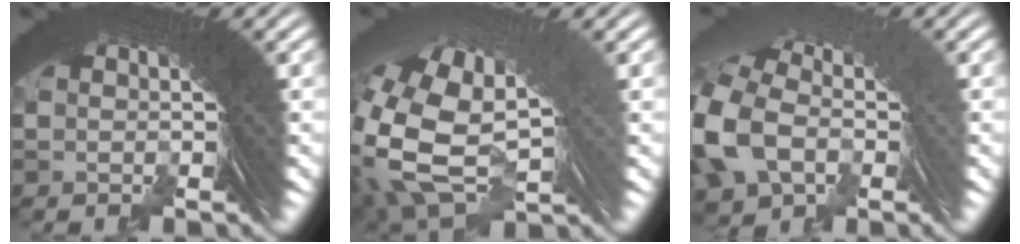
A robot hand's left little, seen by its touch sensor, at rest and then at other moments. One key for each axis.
{"total": 10.5, "fx": -0.3, "fy": 7.9, "fz": 6.9, "tx": -0.175, "ty": -0.055, "tz": 0.025}
{"total": 6.1, "fx": -0.8, "fy": 5.0, "fz": 3.5, "tx": -0.105, "ty": -0.016, "tz": -0.004}